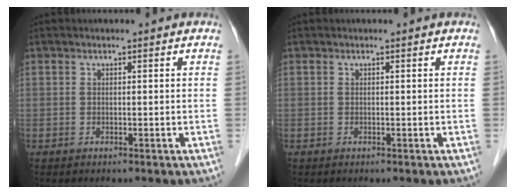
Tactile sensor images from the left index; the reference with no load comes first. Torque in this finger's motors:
{"motor_torque": [0.00, 0.00, 0.01, 0.00]}